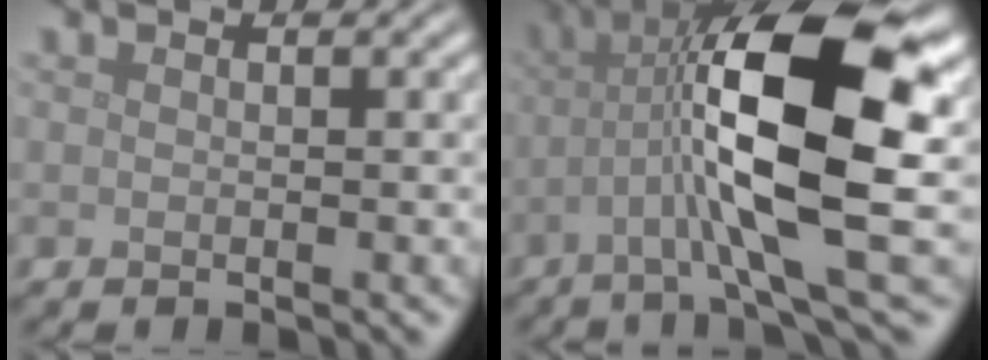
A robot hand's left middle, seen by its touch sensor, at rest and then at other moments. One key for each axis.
{"total": 12.3, "fx": -0.5, "fy": 3.3, "fz": 11.9, "tx": -0.214, "ty": 0.012, "tz": -0.012}